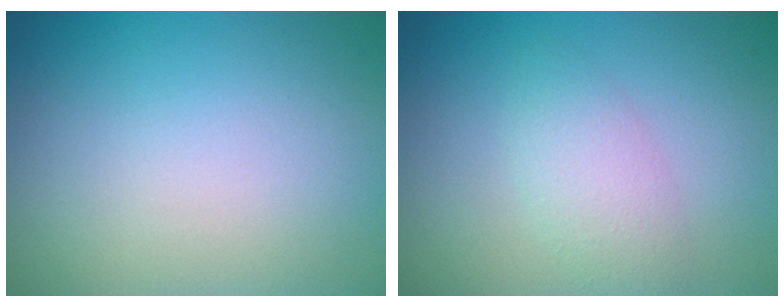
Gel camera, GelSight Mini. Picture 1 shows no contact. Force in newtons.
{"total": 2.4, "press": 2.4, "slide": 0.0}